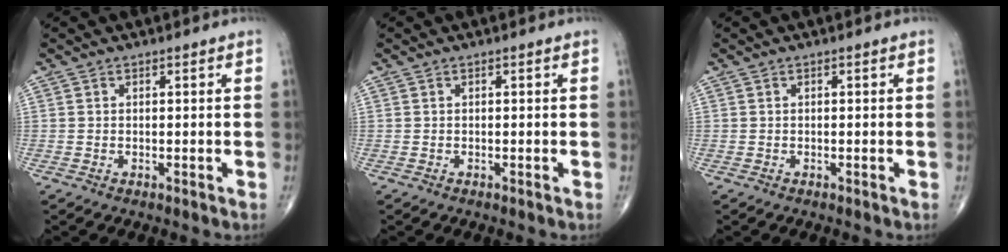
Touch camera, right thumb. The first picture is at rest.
{"total": 0.0}
{"total": 0.0}